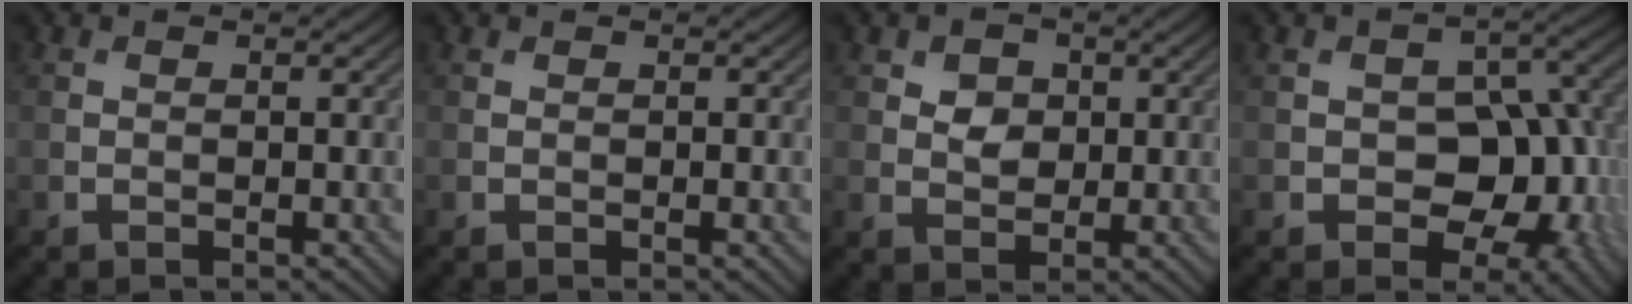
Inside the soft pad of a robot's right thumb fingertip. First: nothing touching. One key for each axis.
{"total": 0.0}
{"total": 3.1, "fx": 1.1, "fy": 2.5, "fz": 1.6, "tx": -0.027, "ty": -0.003, "tz": 0.007}
{"total": 9.2, "fx": -2.1, "fy": 6.0, "fz": 6.7, "tx": -0.084, "ty": -0.010, "tz": -0.038}